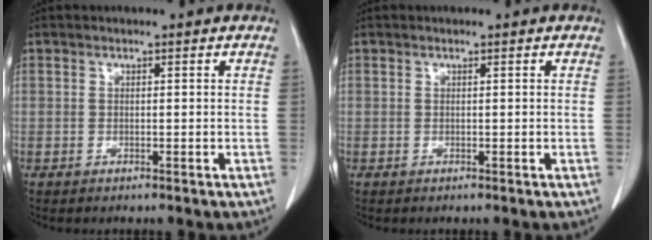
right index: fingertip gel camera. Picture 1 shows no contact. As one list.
[{"total": 0.0}]